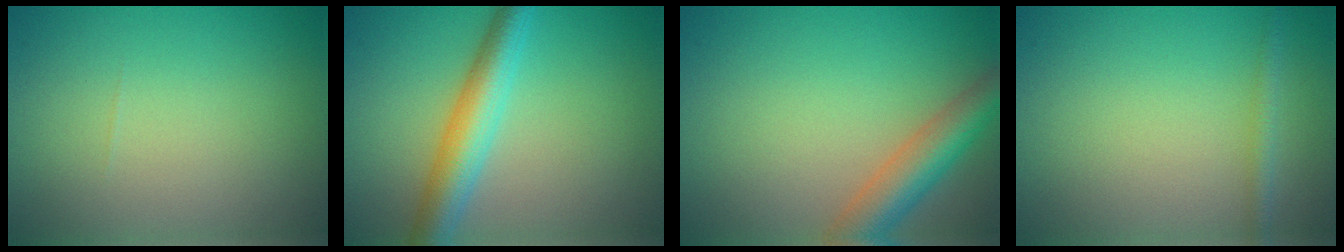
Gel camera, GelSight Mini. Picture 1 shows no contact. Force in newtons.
{"total": 5.0, "press": 5.0, "slide": 0.1}
{"total": 4.9, "press": 4.9, "slide": 0.2}
{"total": 1.3, "press": 1.3, "slide": 0.0}